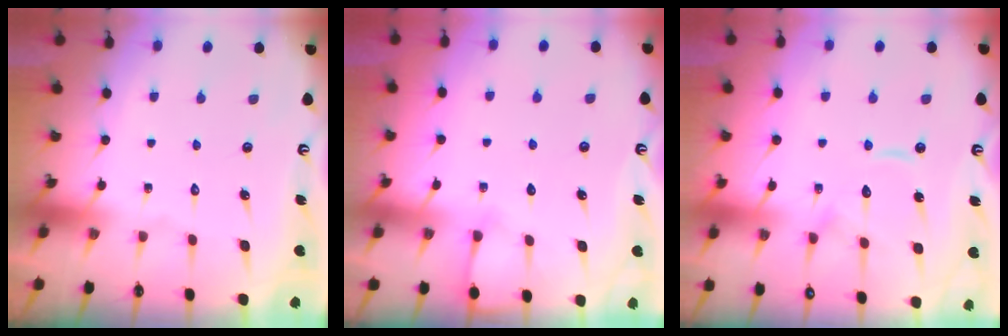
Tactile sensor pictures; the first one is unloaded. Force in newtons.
{"total": 5.7, "press": 5.6, "slide": 0.7}
{"total": 11.2, "press": 11.1, "slide": 1.1}